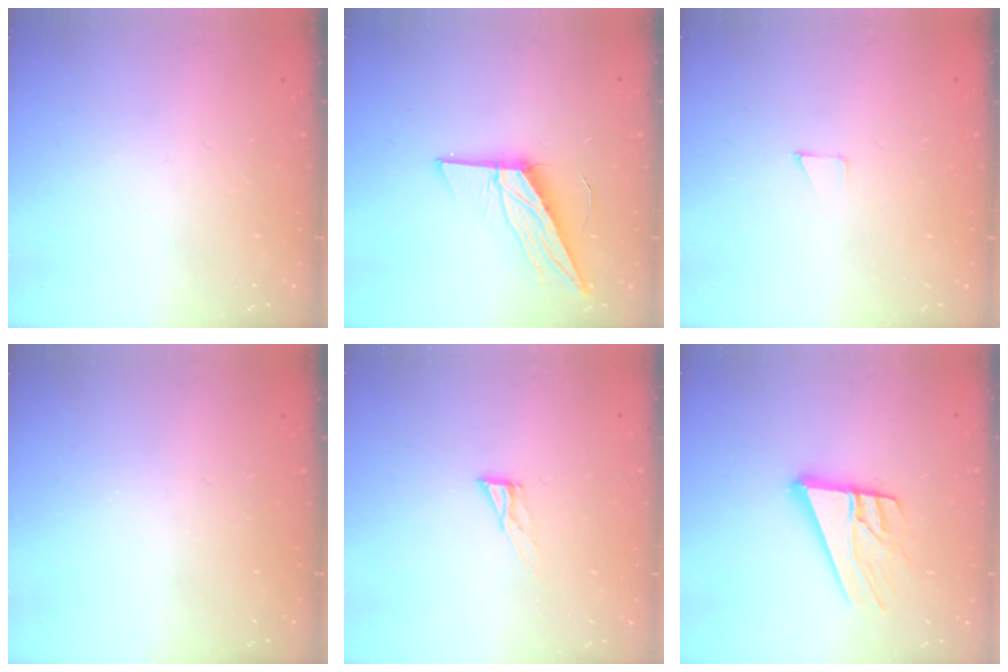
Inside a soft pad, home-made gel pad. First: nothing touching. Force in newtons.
{"total": 13.3, "press": 13.3, "slide": 0.7}
{"total": 2.6, "press": 2.6, "slide": 0.2}
{"total": 0.0}
{"total": 6.5, "press": 6.5, "slide": 0.4}
{"total": 14.1, "press": 13.9, "slide": 2.4}